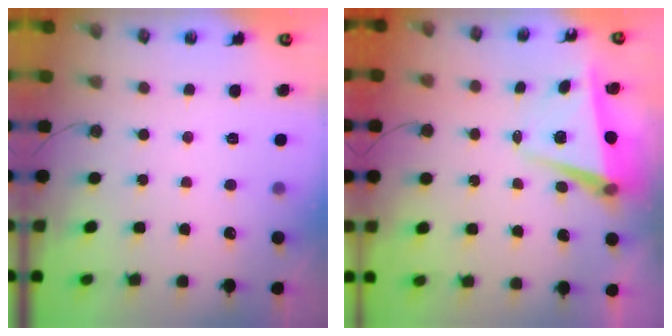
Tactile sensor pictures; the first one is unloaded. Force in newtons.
{"total": 6.1, "press": 6.0, "slide": 1.3}